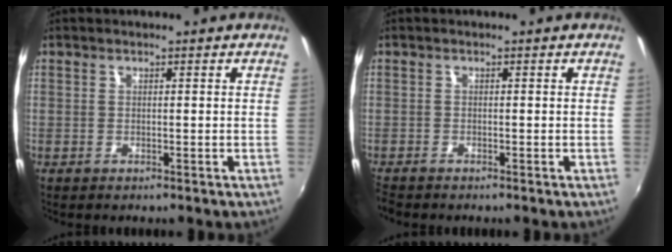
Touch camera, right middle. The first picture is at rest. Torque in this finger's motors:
{"motor_torque": [0.24, -0.21, 0.02, 0.01]}